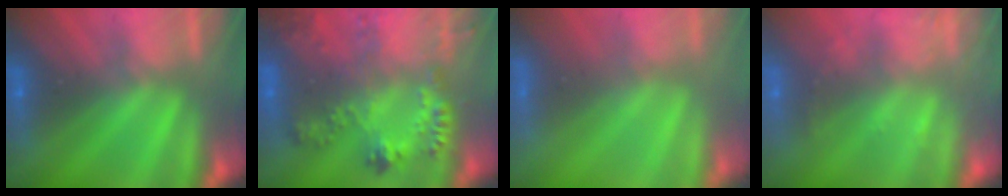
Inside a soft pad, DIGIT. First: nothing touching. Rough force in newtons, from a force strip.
{"total": 6.1}
{"total": 3.4}
{"total": 7.4}